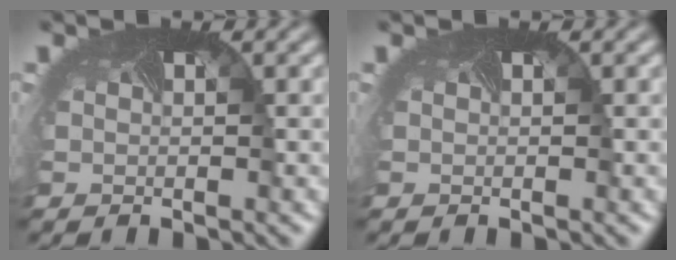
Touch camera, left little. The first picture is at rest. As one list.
[{"total": 0.0}]